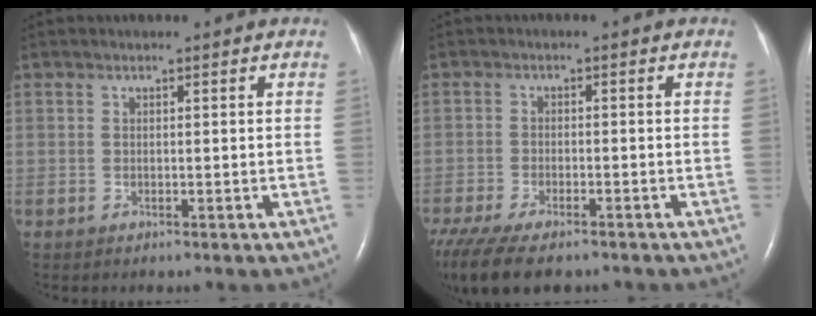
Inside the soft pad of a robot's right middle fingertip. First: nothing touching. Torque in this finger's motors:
{"motor_torque": [0.59, -0.53, 0.13, 0.10]}